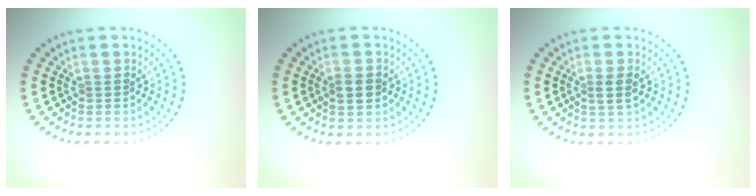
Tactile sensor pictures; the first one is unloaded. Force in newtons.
{"total": 1.7, "press": 1.7, "slide": 0.1}
{"total": 1.5, "press": 1.4, "slide": 0.5}